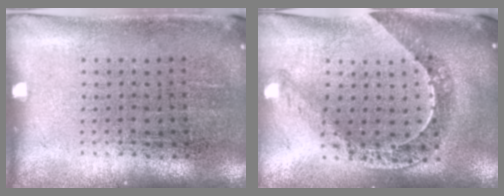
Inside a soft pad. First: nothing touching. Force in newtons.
{"total": 1.0, "press": 1.0, "slide": 0.3}